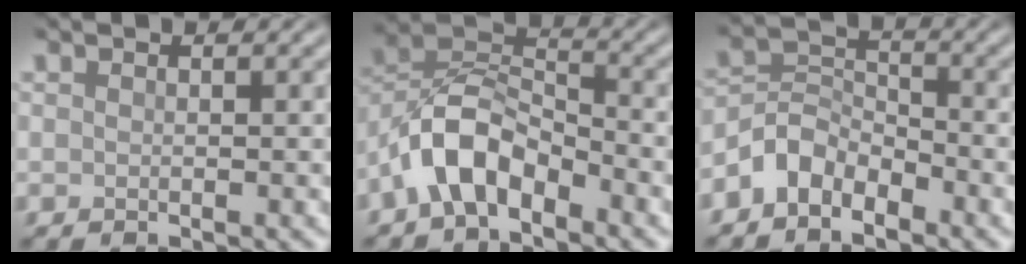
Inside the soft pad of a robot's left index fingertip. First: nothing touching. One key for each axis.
{"total": 6.0, "fx": -3.7, "fy": 3.0, "fz": 3.7, "tx": -0.065, "ty": 0.015, "tz": -0.078}
{"total": 4.0, "fx": -2.7, "fy": 2.3, "fz": 1.8, "tx": -0.032, "ty": 0.010, "tz": -0.064}